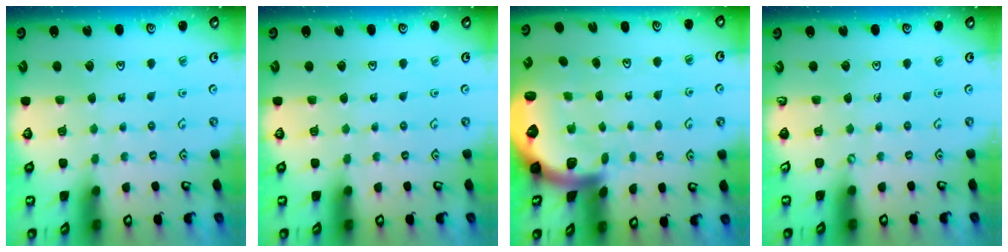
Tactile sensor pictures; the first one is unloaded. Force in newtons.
{"total": 0.0}
{"total": 2.7, "press": 2.5, "slide": 0.9}
{"total": 0.0}